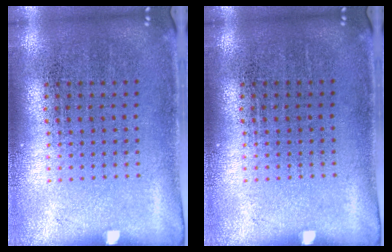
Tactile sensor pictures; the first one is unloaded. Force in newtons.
{"total": 0.0}